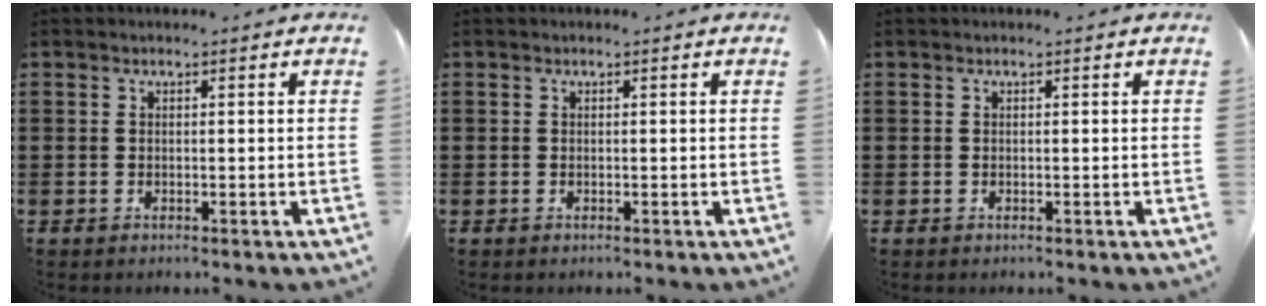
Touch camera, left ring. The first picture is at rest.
{"total": 0.0}
{"total": 0.0}